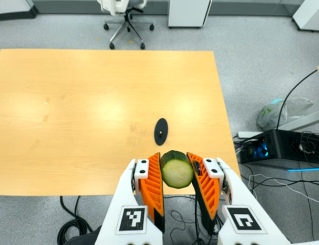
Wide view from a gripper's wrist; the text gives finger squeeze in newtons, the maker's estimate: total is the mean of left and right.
{"total": 11.7, "left": 11.8, "right": 11.6}